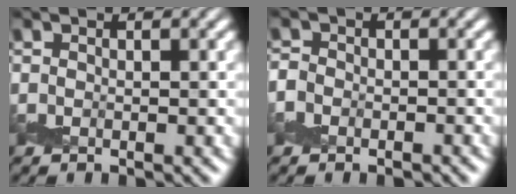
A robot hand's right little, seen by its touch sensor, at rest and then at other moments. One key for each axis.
{"total": 1.7, "fx": -1.1, "fy": 1.2, "fz": 0.4, "tx": 0.000, "ty": 0.003, "tz": -0.026}